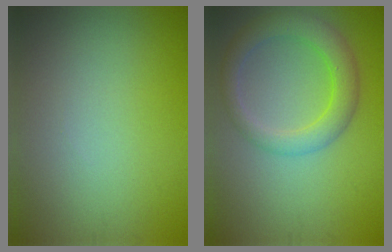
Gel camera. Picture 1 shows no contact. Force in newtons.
{"total": 4.2, "press": 4.2, "slide": 0.1}